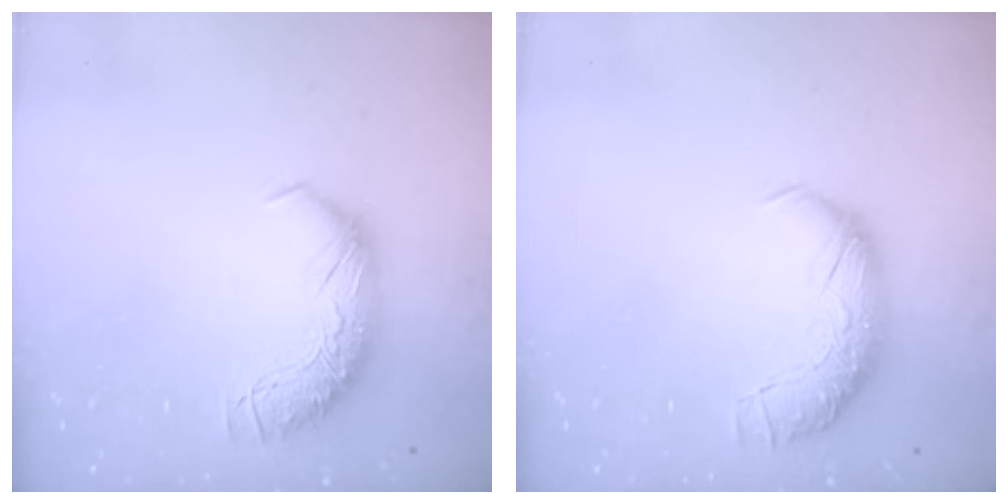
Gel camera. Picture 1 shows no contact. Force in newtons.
{"total": 2.5, "press": 1.2, "slide": 2.2}